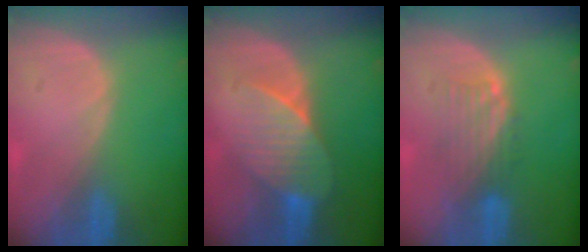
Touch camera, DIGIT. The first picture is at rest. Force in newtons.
{"total": 7.4, "press": 6.9, "slide": 2.5}
{"total": 5.0, "press": 4.3, "slide": 2.6}